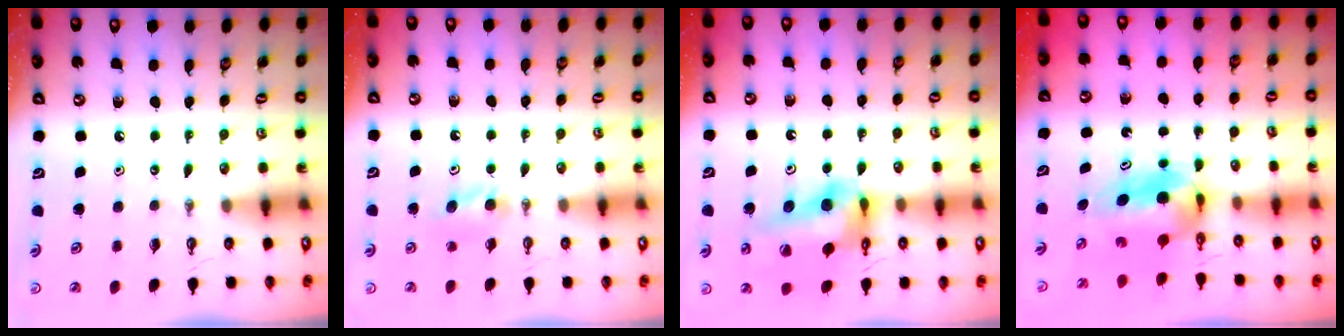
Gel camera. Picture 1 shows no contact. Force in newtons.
{"total": 4.0, "press": 3.9, "slide": 0.6}
{"total": 16.7, "press": 16.7, "slide": 1.4}
{"total": 7.8, "press": 6.4, "slide": 4.5}